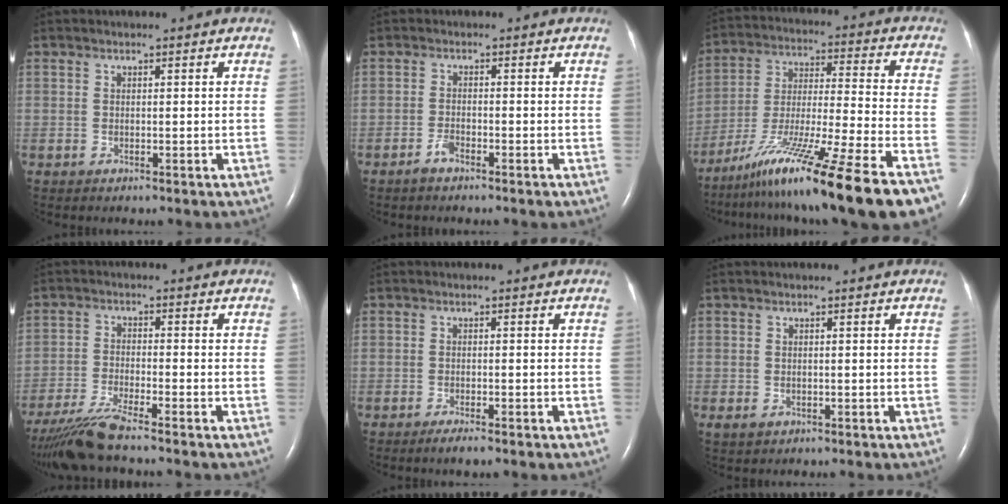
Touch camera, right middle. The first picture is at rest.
{"total": 2.0, "force": [-1.5, 0.6, 1.1], "torque": [-0.020, 0.000, -0.029]}
{"total": 22.1, "force": [-16.1, -1.0, 15.1], "torque": [-0.236, -0.043, -0.274]}
{"total": 7.2, "force": [-6.1, -0.7, 3.7], "torque": [-0.075, -0.030, -0.118]}
{"total": 2.5, "force": [-1.8, 0.3, 1.7], "torque": [-0.035, -0.006, -0.026]}
{"total": 1.3, "force": [-0.4, 1.0, 0.7], "torque": [-0.009, 0.000, 0.003]}